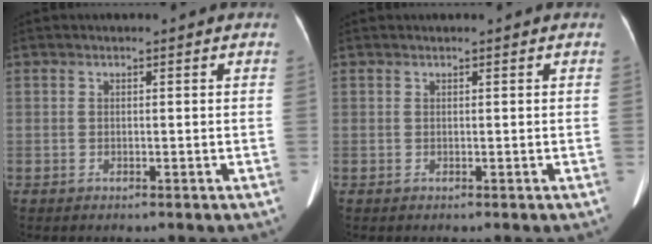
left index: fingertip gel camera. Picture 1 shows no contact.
{"total": 0.0}